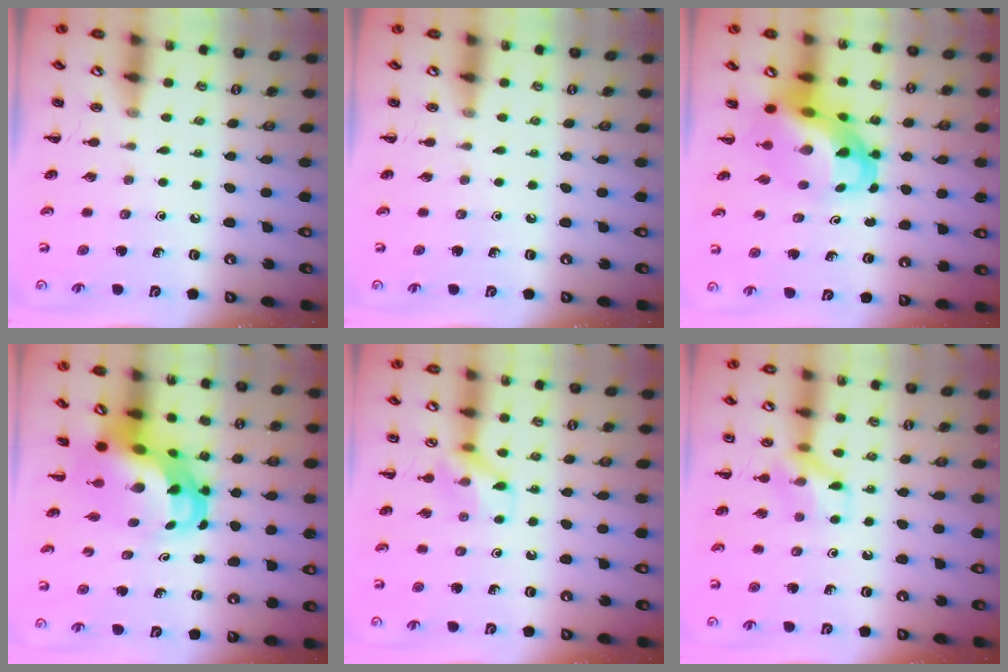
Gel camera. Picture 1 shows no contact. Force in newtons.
{"total": 0.0}
{"total": 11.4, "press": 11.0, "slide": 2.9}
{"total": 9.1, "press": 8.8, "slide": 2.4}
{"total": 10.0, "press": 9.9, "slide": 1.3}
{"total": 10.4, "press": 10.4, "slide": 1.0}